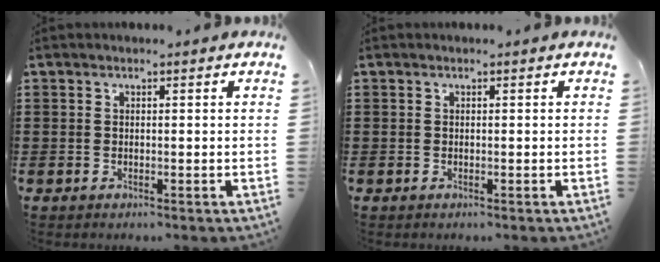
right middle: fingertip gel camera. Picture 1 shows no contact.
{"total": 0.0}